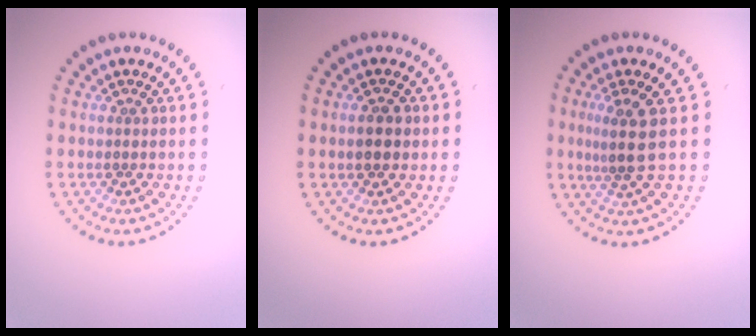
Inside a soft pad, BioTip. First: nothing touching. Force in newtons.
{"total": 1.7, "press": 1.7, "slide": 0.1}
{"total": 2.8, "press": 2.2, "slide": 1.8}